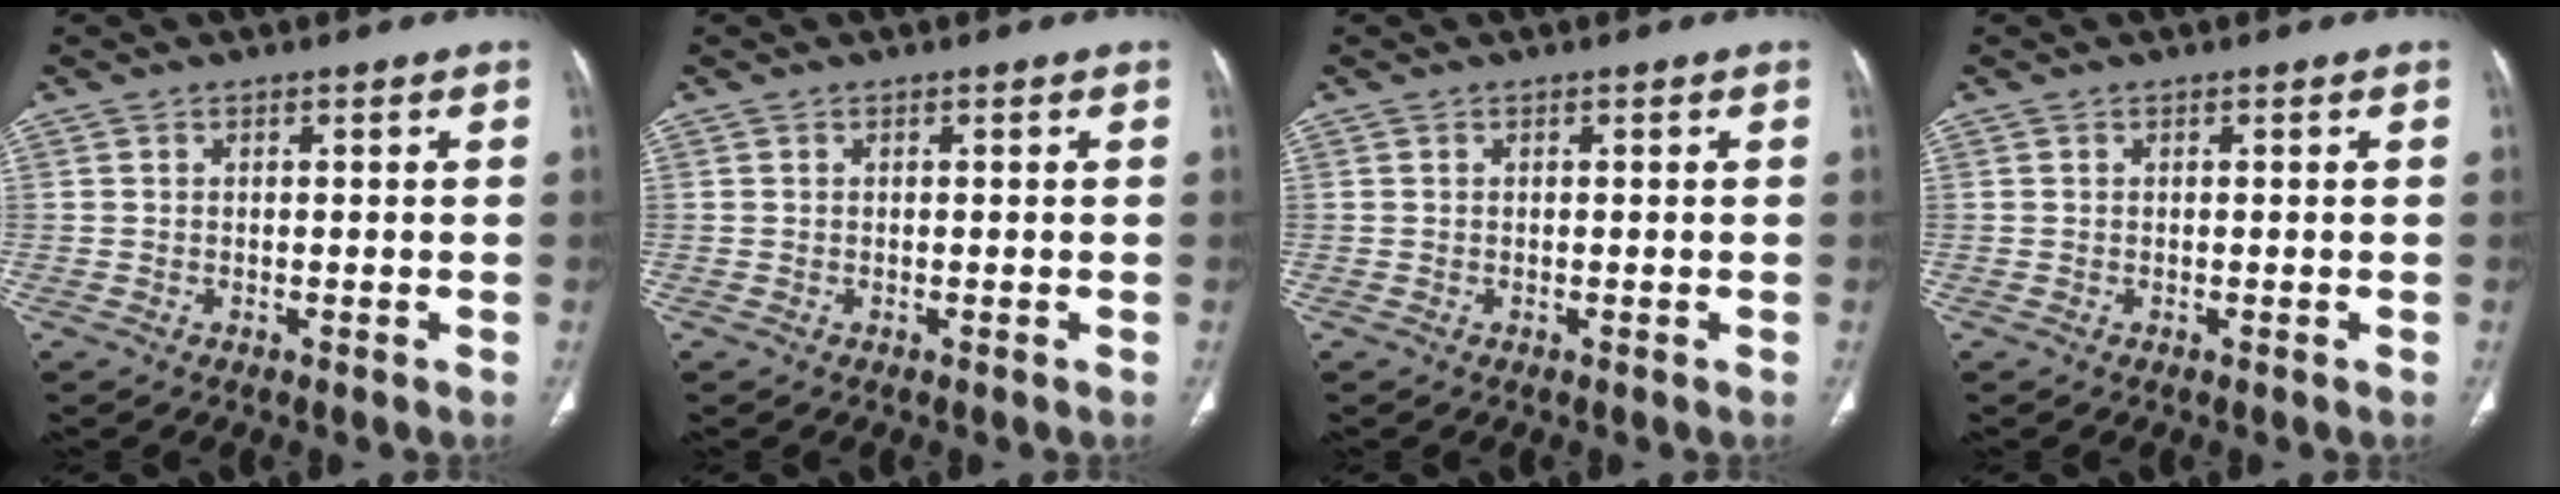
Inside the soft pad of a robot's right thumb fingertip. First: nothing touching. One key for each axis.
{"total": 0.0}
{"total": 0.0}
{"total": 0.0}